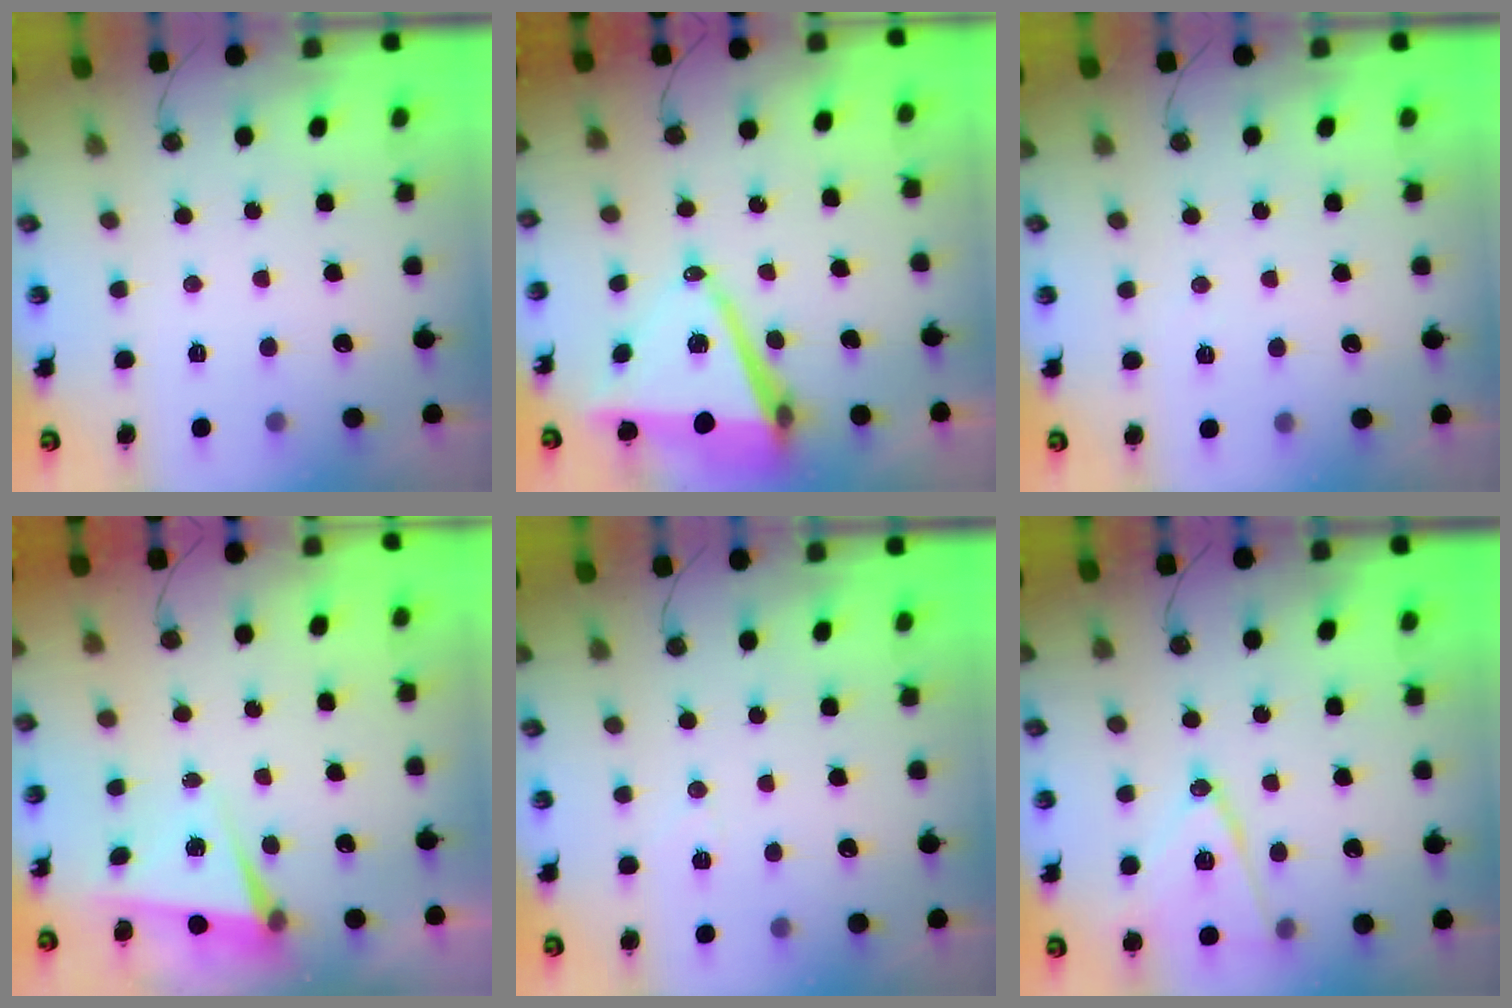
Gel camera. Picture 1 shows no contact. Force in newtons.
{"total": 11.8, "press": 11.0, "slide": 4.4}
{"total": 5.4, "press": 3.0, "slide": 4.5}
{"total": 5.6, "press": 5.5, "slide": 0.9}
{"total": 4.4, "press": 4.3, "slide": 0.9}
{"total": 13.8, "press": 13.3, "slide": 3.4}